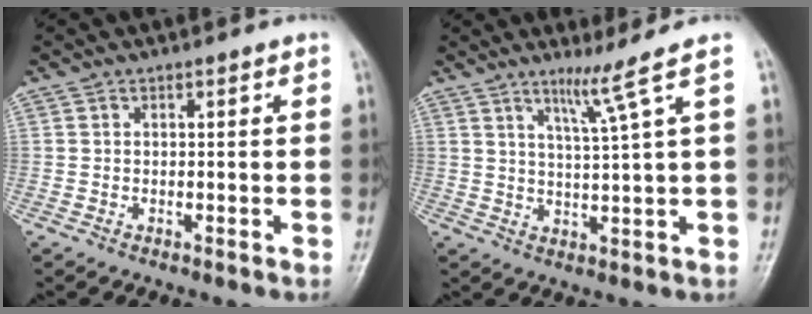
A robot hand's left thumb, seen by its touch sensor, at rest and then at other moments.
{"total": 5.4, "force": [3.2, -1.8, 4.0], "torque": [-0.074, -0.033, 0.063]}